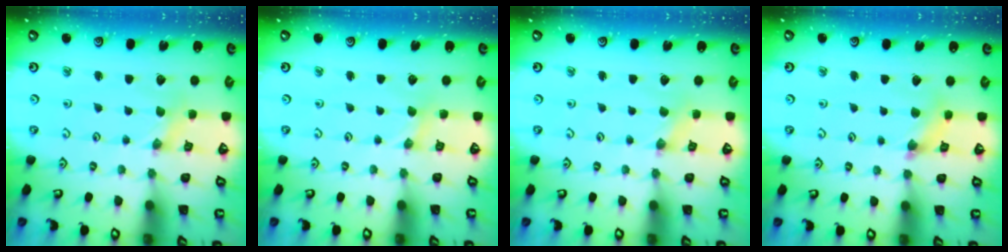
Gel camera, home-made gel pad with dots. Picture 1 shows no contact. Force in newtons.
{"total": 0.6, "press": 0.6, "slide": 0.2}
{"total": 0.7, "press": 0.7, "slide": 0.2}
{"total": 3.7, "press": 3.7, "slide": 0.4}